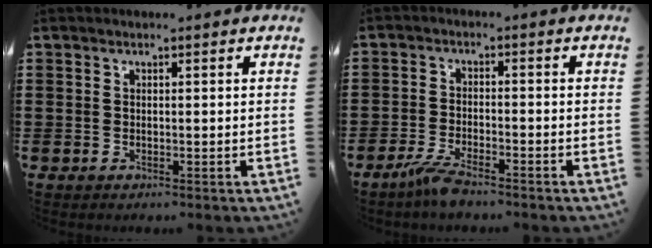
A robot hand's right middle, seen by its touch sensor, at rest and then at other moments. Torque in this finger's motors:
{"motor_torque": [1.17, -0.85, 0.29, 0.07]}